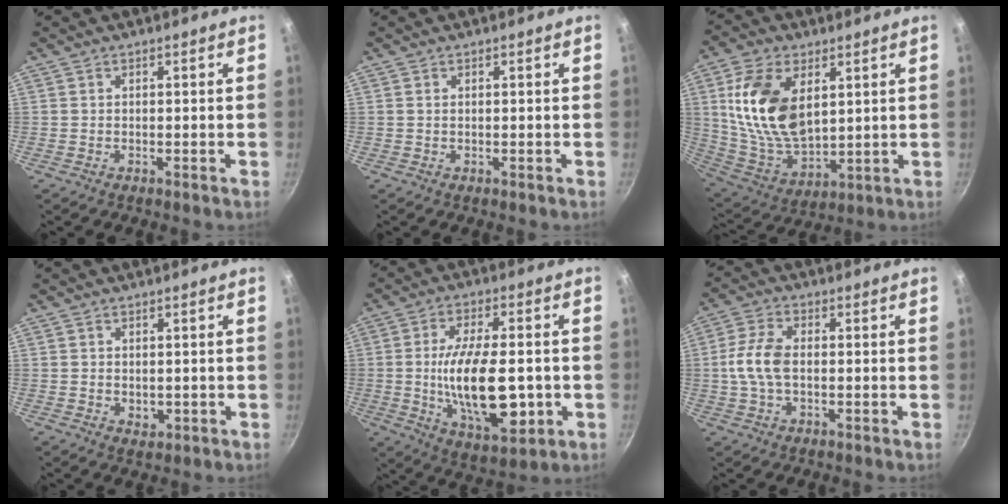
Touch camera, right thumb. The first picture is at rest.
{"total": 0.0}
{"total": 17.8, "force": [4.7, 10.5, 13.7], "torque": [-0.242, -0.028, 0.104]}
{"total": 2.0, "force": [0.0, 1.6, 1.2], "torque": [-0.016, -0.003, 0.003]}
{"total": 19.5, "force": [-1.9, 9.2, 17.1], "torque": [-0.268, -0.007, -0.021]}
{"total": 7.6, "force": [-0.2, 4.2, 6.3], "torque": [-0.133, 0.016, -0.010]}